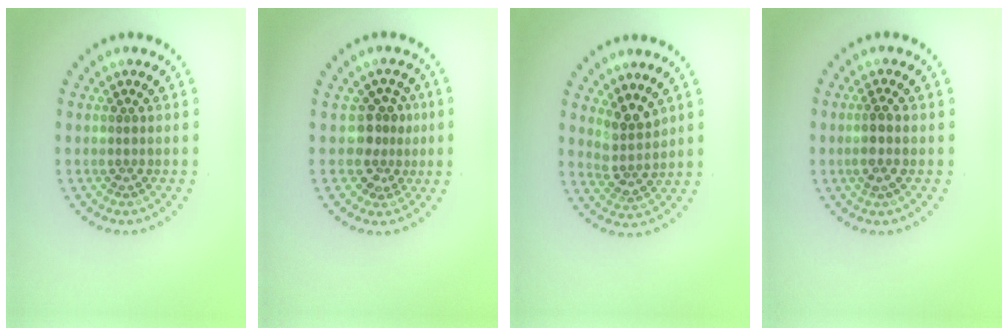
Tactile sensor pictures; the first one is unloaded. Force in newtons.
{"total": 2.7, "press": 2.2, "slide": 1.7}
{"total": 2.6, "press": 1.9, "slide": 1.7}
{"total": 1.9, "press": 1.7, "slide": 0.8}